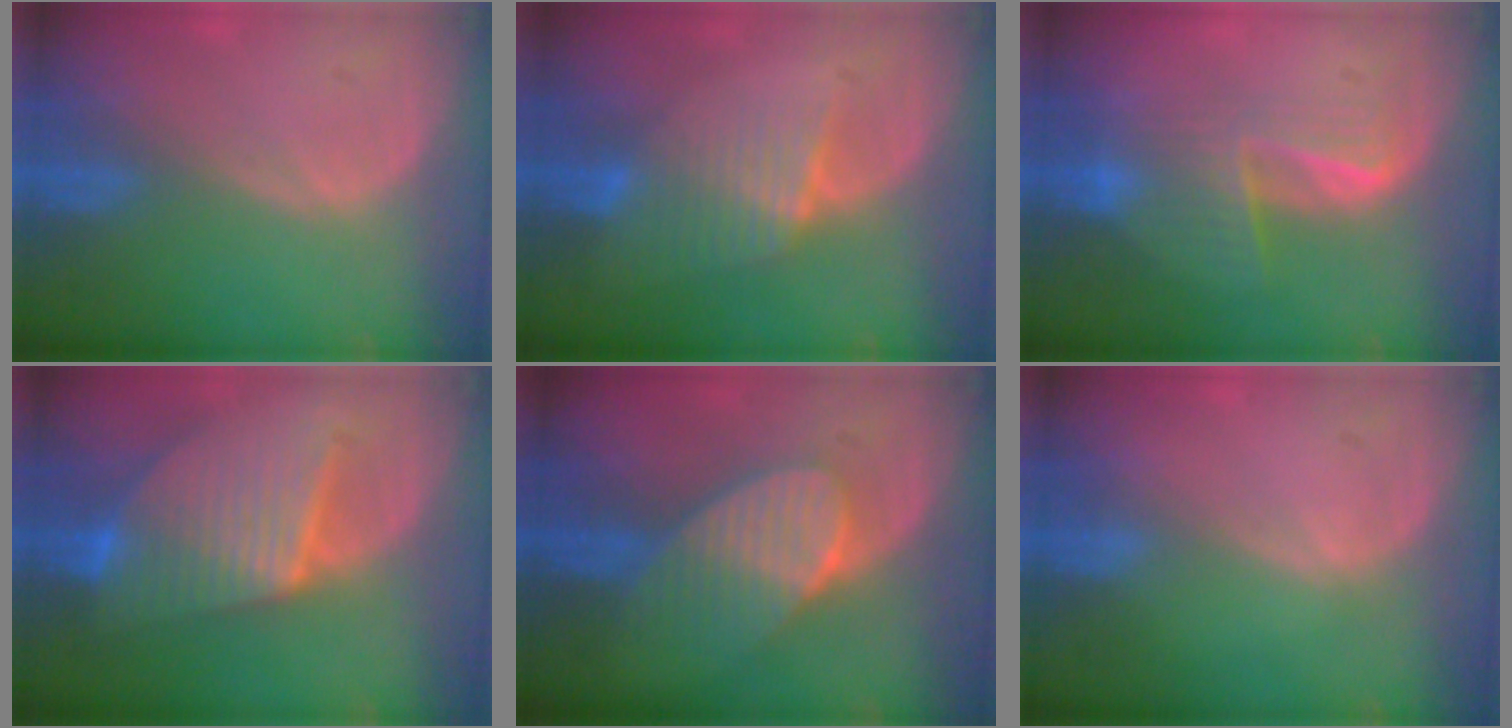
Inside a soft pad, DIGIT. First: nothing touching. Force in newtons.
{"total": 6.5, "press": 5.7, "slide": 3.2}
{"total": 6.5, "press": 6.2, "slide": 1.9}
{"total": 10.1, "press": 10.0, "slide": 0.7}
{"total": 7.2, "press": 7.0, "slide": 1.7}
{"total": 0.0}